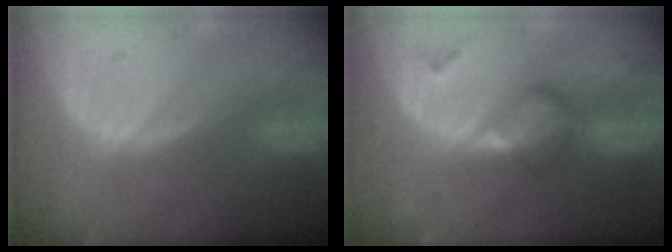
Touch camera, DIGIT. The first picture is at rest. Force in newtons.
{"total": 5.7, "press": 4.9, "slide": 3.0}